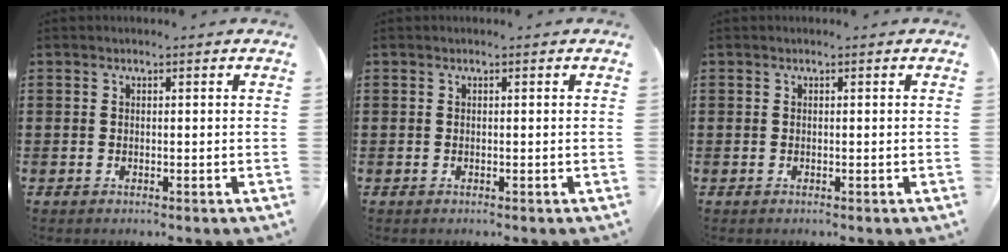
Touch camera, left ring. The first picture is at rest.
{"total": 0.0}
{"total": 0.0}